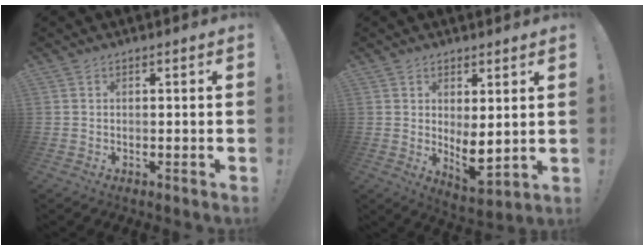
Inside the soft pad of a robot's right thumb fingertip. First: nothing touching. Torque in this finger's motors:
{"motor_torque": [0.13, 0.11, 0.31, 0.44, 0.09]}